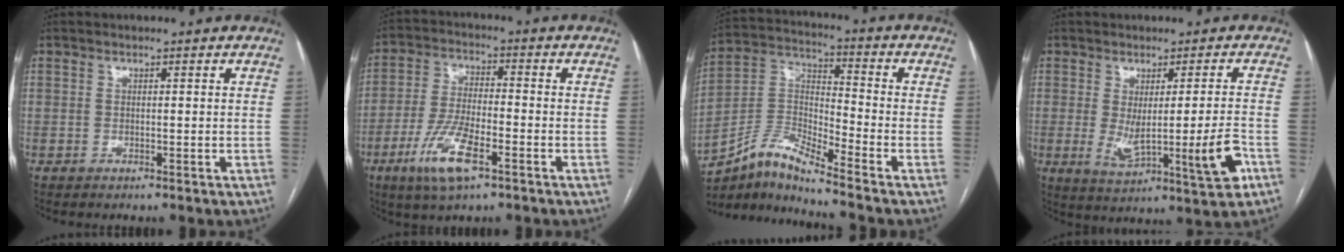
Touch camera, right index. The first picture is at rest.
{"total": 10.0, "force": [-5.1, 2.5, 8.2], "torque": [-0.172, -0.012, -0.094]}
{"total": 9.1, "force": [-8.1, -0.1, 4.1], "torque": [-0.094, 0.016, -0.155]}
{"total": 10.6, "force": [-2.2, 0.7, 10.3], "torque": [-0.160, -0.014, -0.026]}